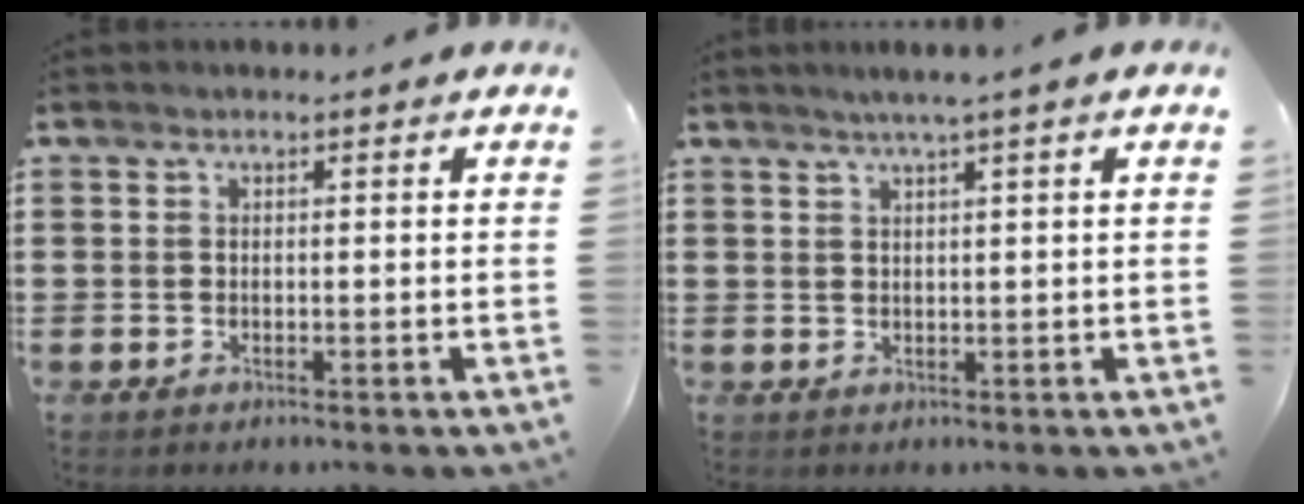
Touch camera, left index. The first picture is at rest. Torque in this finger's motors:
{"motor_torque": [0.53, -0.46, 0.21, 0.07]}